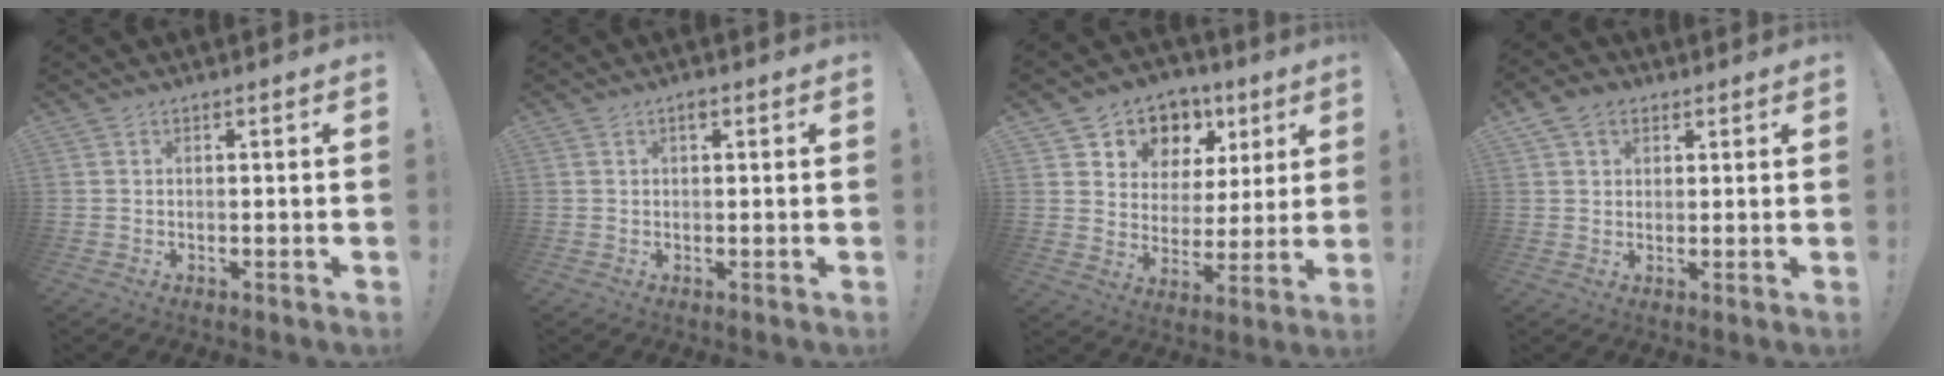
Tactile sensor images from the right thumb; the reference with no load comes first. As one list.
[{"total": 1.4, "force": [0.7, 0.8, 0.8], "torque": [-0.005, -0.003, 0.010]}, {"total": 10.0, "force": [5.1, 8.1, 2.5], "torque": [-0.039, -0.039, 0.108]}, {"total": 6.4, "force": [3.1, 4.8, 2.9], "torque": [-0.051, -0.001, 0.063]}]